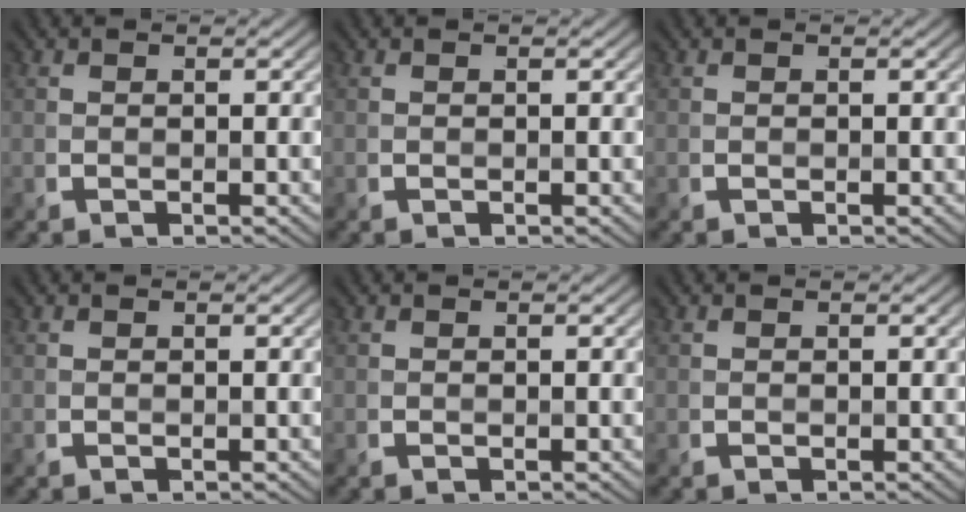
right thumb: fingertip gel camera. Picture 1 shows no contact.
{"total": 0.0}
{"total": 0.0}
{"total": 0.0}
{"total": 0.0}
{"total": 0.0}